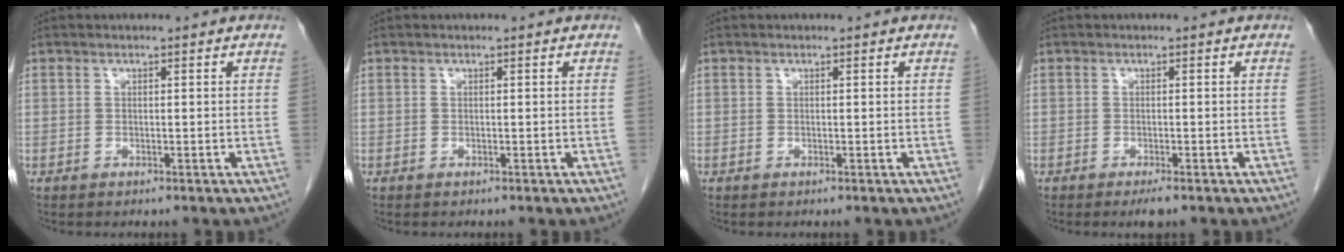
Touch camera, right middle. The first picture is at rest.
{"total": 0.0}
{"total": 0.0}
{"total": 1.7, "force": [-1.2, 0.2, 1.2], "torque": [-0.019, -0.004, -0.016]}